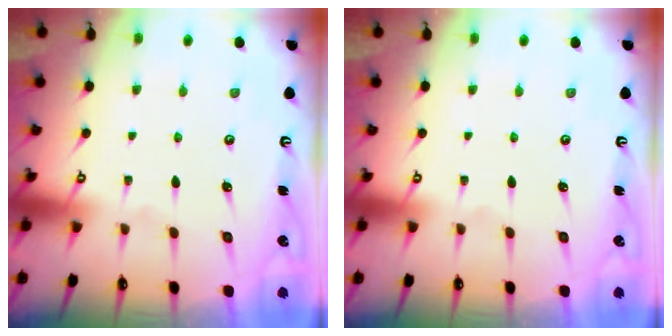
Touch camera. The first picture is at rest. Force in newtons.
{"total": 0.0}